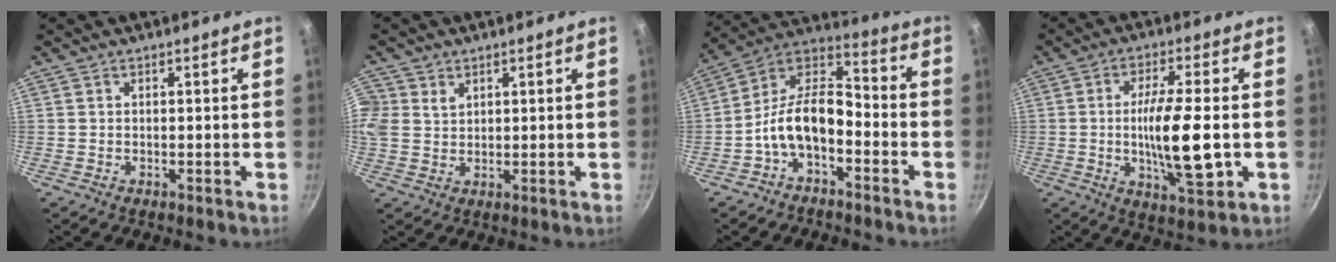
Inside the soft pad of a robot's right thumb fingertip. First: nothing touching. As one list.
[{"total": 9.1, "force": [3.1, 7.6, 3.9], "torque": [-0.102, 0.020, 0.067]}, {"total": 12.5, "force": [-4.7, 6.8, 9.3], "torque": [-0.157, 0.065, -0.103]}, {"total": 13.6, "force": [-1.5, 3.6, 13.0], "torque": [-0.225, 0.000, -0.023]}]